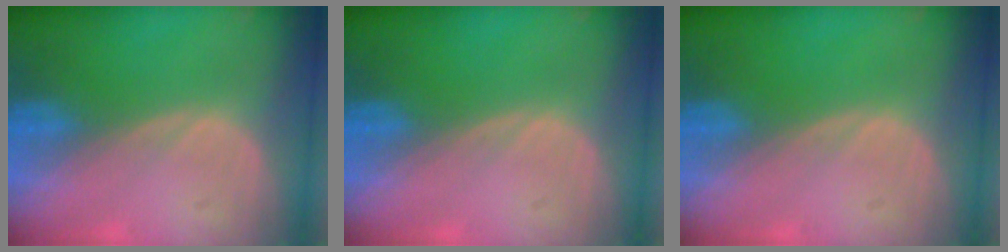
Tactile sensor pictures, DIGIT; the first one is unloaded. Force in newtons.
{"total": 0.0}
{"total": 0.0}